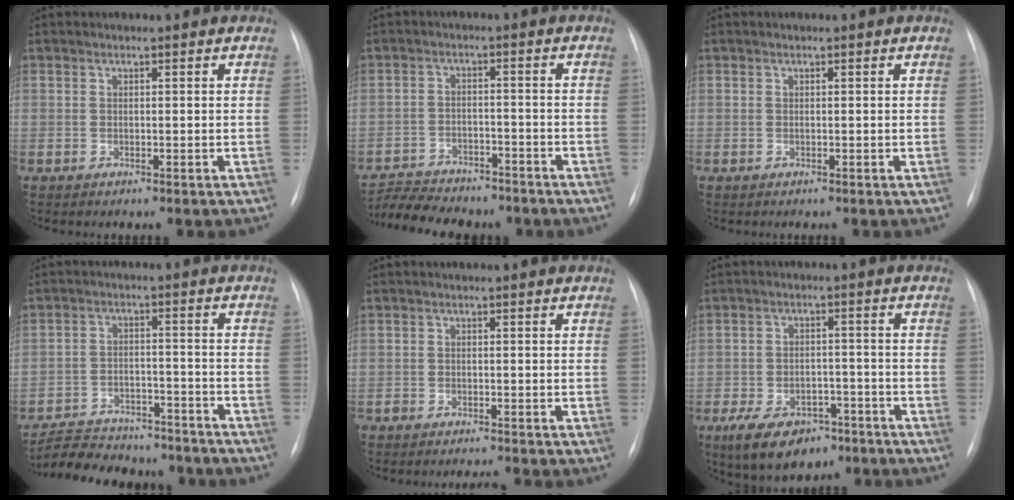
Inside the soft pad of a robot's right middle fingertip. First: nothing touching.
{"total": 10.3, "force": [-9.4, 3.0, 3.0], "torque": [-0.052, 0.007, -0.138]}
{"total": 0.0}
{"total": 14.6, "force": [-13.4, 4.2, 4.1], "torque": [-0.068, 0.025, -0.188]}
{"total": 1.5, "force": [-1.4, -0.2, 0.3], "torque": [-0.006, -0.007, -0.022]}
{"total": 9.8, "force": [-6.3, 5.4, 5.2], "torque": [-0.089, 0.005, -0.095]}